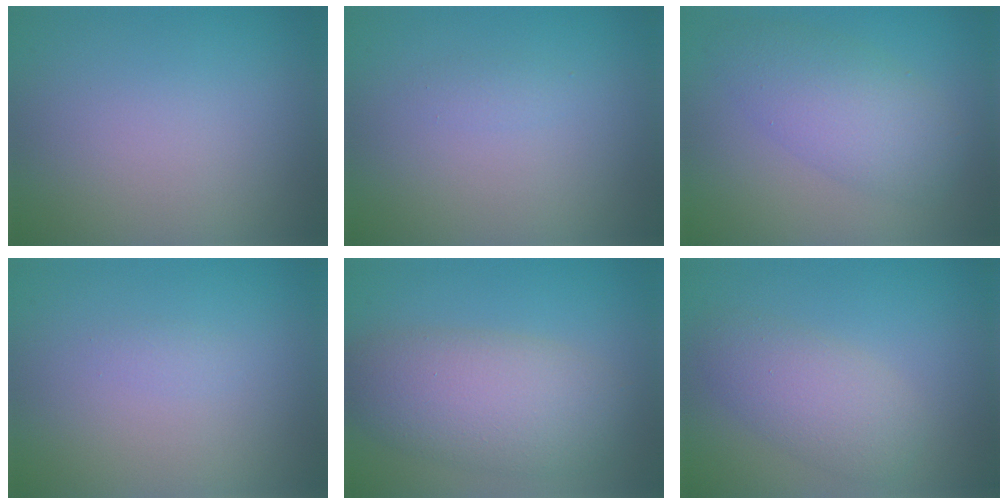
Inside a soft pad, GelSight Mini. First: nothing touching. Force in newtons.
{"total": 0.6, "press": 0.6, "slide": 0.0}
{"total": 4.9, "press": 4.9, "slide": 0.0}
{"total": 0.6, "press": 0.6, "slide": 0.0}
{"total": 6.8, "press": 6.8, "slide": 0.2}
{"total": 3.8, "press": 3.8, "slide": 0.1}